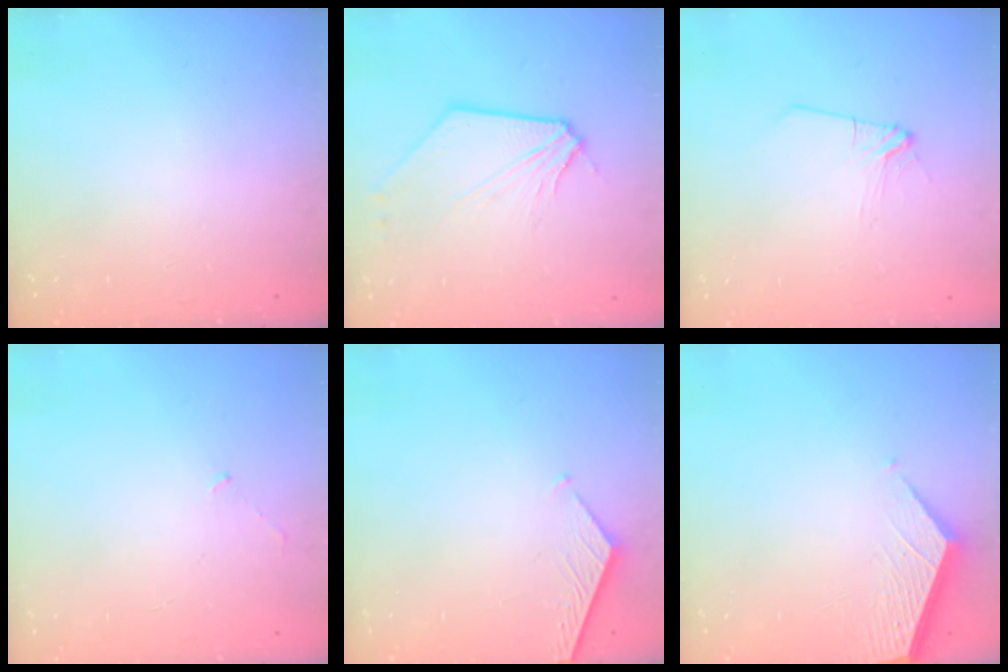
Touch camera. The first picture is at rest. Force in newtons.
{"total": 6.0, "press": 6.0, "slide": 0.5}
{"total": 2.9, "press": 2.9, "slide": 0.4}
{"total": 2.5, "press": 2.4, "slide": 0.6}
{"total": 6.3, "press": 6.2, "slide": 0.6}
{"total": 3.7, "press": 3.7, "slide": 0.3}